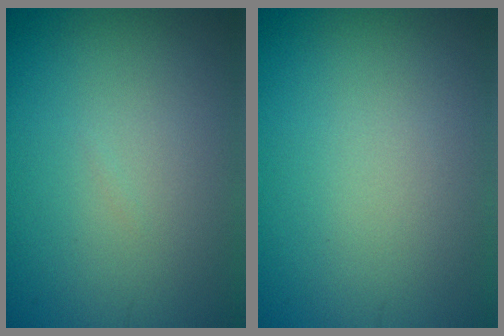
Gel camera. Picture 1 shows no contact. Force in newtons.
{"total": 0.0}